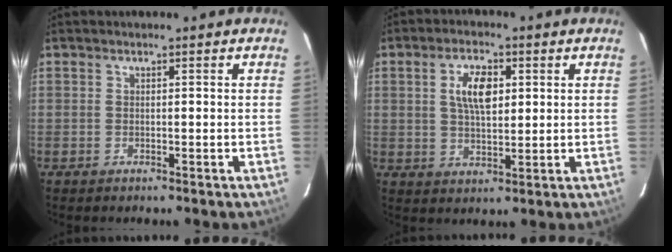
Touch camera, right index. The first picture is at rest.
{"total": 7.0, "force": [1.9, 3.3, 5.9], "torque": [-0.106, 0.009, 0.036]}